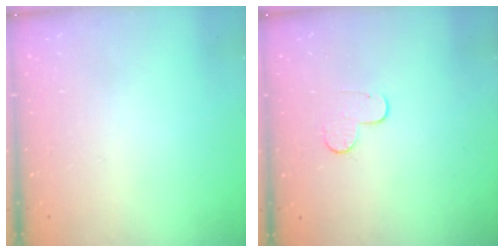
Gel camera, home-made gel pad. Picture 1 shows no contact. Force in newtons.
{"total": 7.1, "press": 7.1, "slide": 0.6}